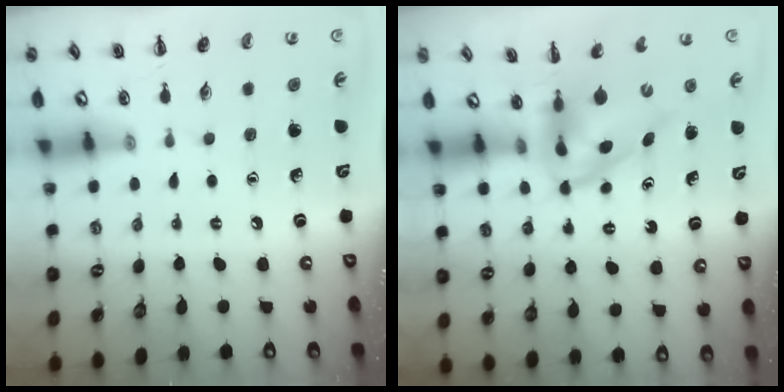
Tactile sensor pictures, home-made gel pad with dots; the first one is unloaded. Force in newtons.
{"total": 3.7, "press": 3.7, "slide": 0.7}